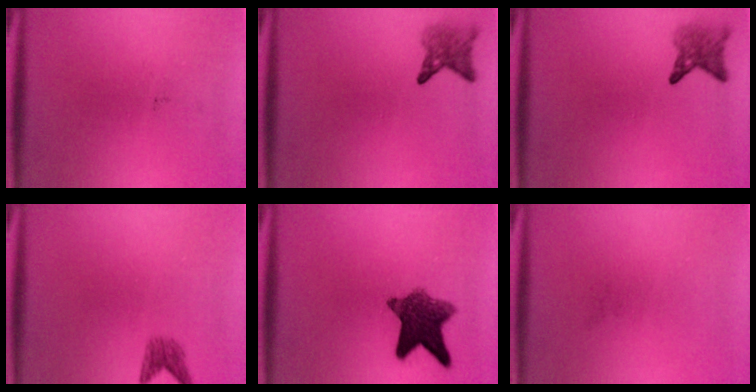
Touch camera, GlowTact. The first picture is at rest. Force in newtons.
{"total": 2.7}
{"total": 2.7}
{"total": 1.8}
{"total": 8.8}
{"total": 0.0}